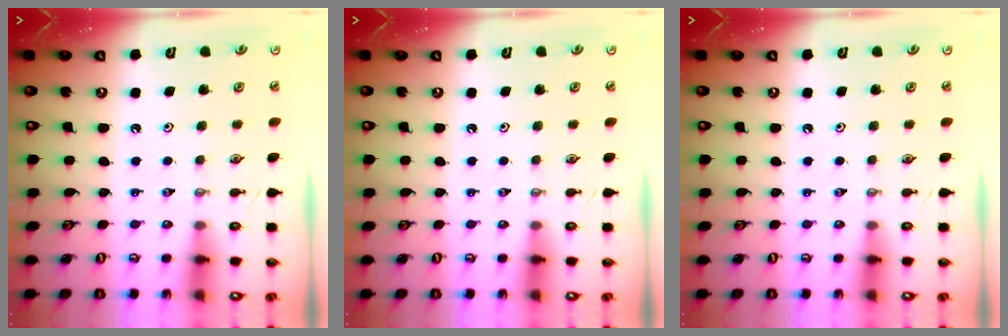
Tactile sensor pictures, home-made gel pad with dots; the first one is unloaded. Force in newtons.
{"total": 0.0}
{"total": 0.0}